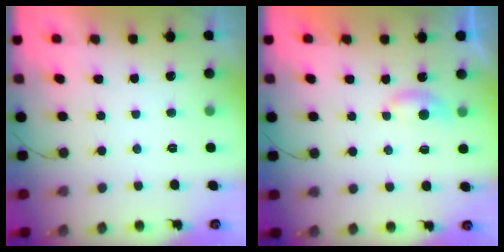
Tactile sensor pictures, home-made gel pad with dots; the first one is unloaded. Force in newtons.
{"total": 3.5, "press": 3.5, "slide": 0.4}